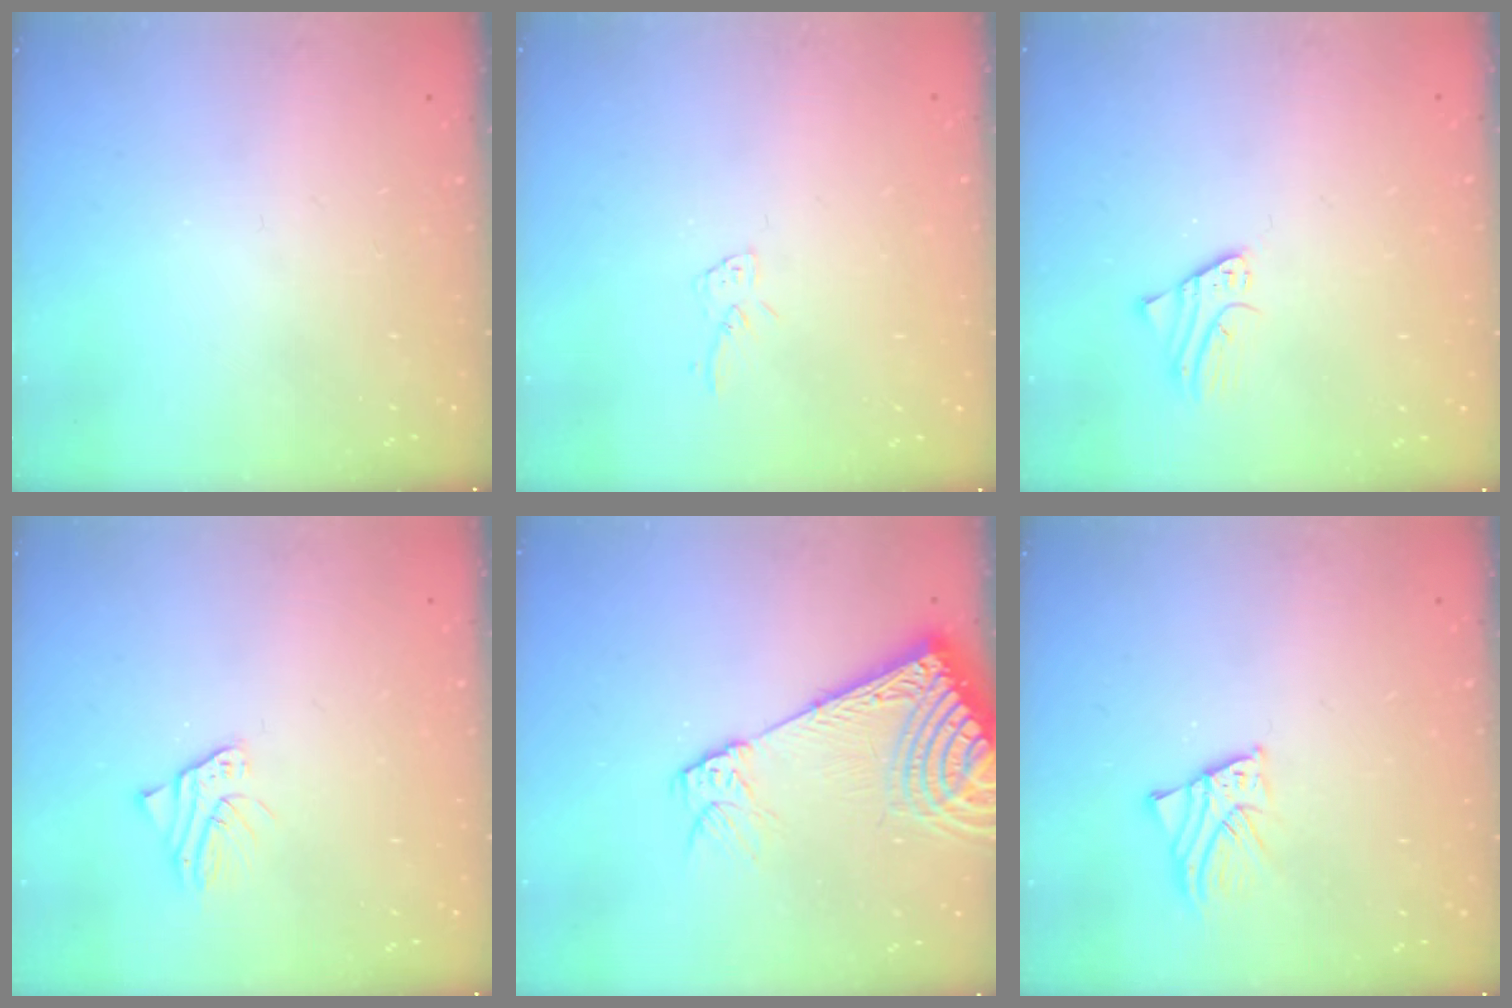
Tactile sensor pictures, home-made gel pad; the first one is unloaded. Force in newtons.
{"total": 4.2, "press": 4.2, "slide": 0.2}
{"total": 1.9, "press": 1.9, "slide": 0.1}
{"total": 2.7, "press": 2.6, "slide": 0.3}
{"total": 15.5, "press": 15.1, "slide": 3.6}
{"total": 2.1, "press": 2.1, "slide": 0.2}